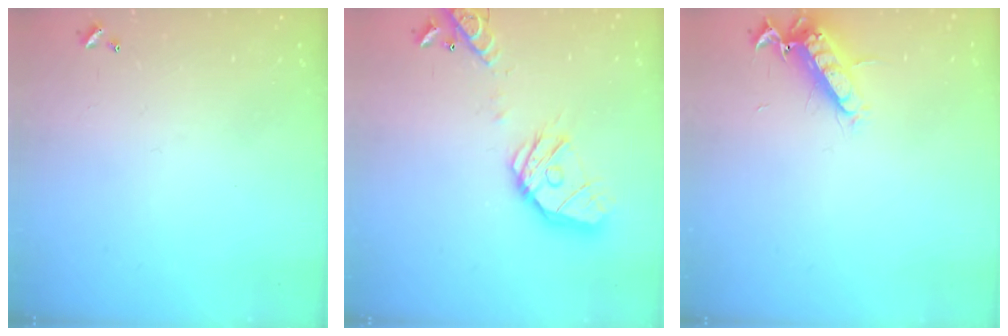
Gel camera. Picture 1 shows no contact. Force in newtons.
{"total": 19.5, "press": 19.4, "slide": 2.7}
{"total": 12.7, "press": 12.6, "slide": 1.2}